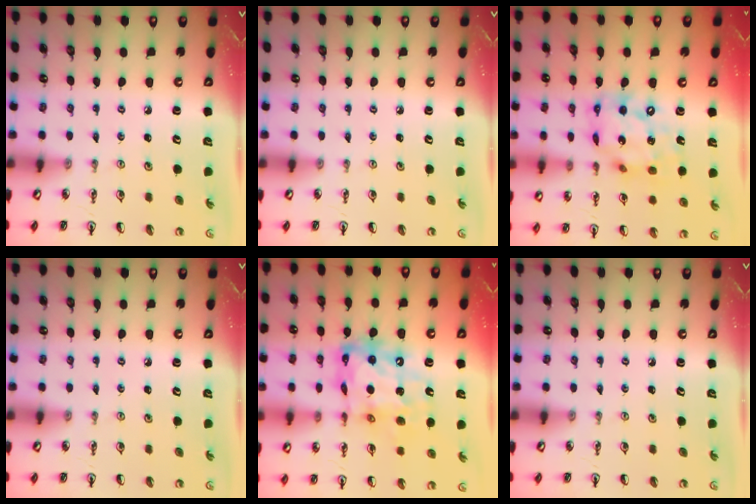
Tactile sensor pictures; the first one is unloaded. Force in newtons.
{"total": 0.0}
{"total": 15.0, "press": 14.9, "slide": 1.5}
{"total": 0.0}
{"total": 14.6, "press": 14.5, "slide": 1.3}
{"total": 0.0}